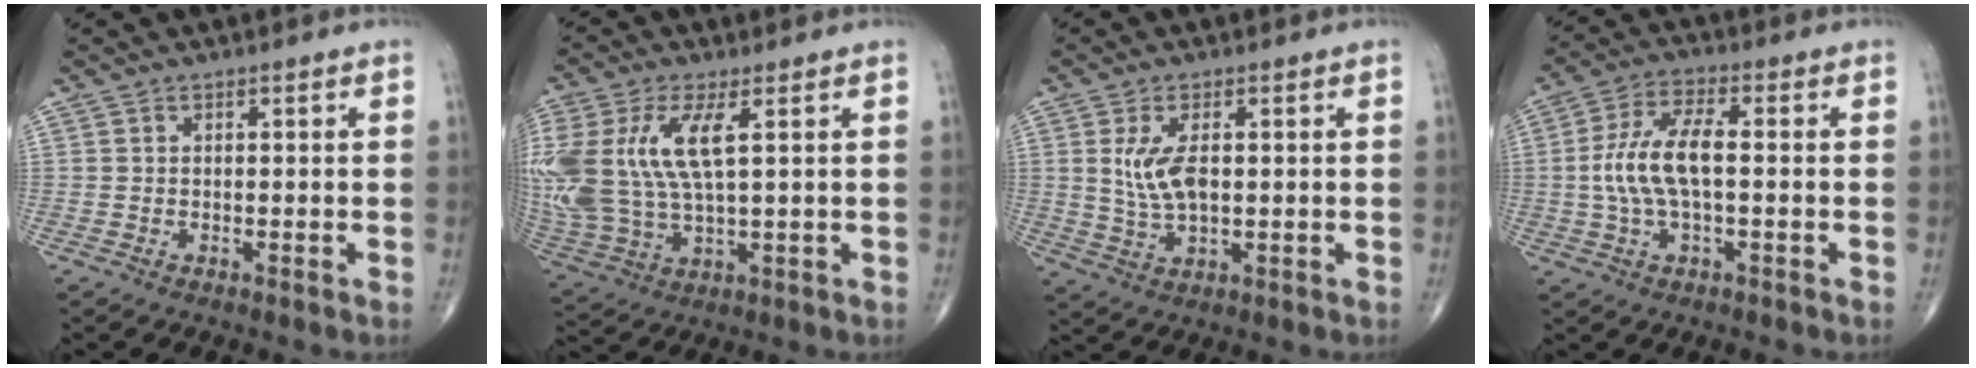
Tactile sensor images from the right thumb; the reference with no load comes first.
{"total": 18.2, "force": [4.2, 8.1, 15.8], "torque": [-0.381, -0.004, 0.085]}
{"total": 6.8, "force": [1.0, 3.3, 5.9], "torque": [-0.116, -0.005, 0.024]}
{"total": 10.0, "force": [-0.3, 4.0, 9.2], "torque": [-0.201, 0.022, -0.007]}